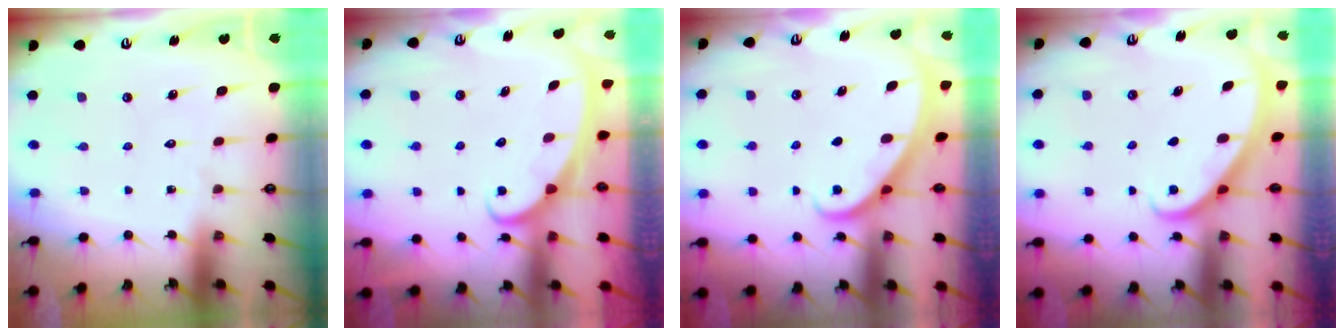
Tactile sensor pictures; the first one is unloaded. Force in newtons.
{"total": 2.4, "press": 2.4, "slide": 0.3}
{"total": 1.8, "press": 1.8, "slide": 0.1}
{"total": 2.1, "press": 2.1, "slide": 0.2}